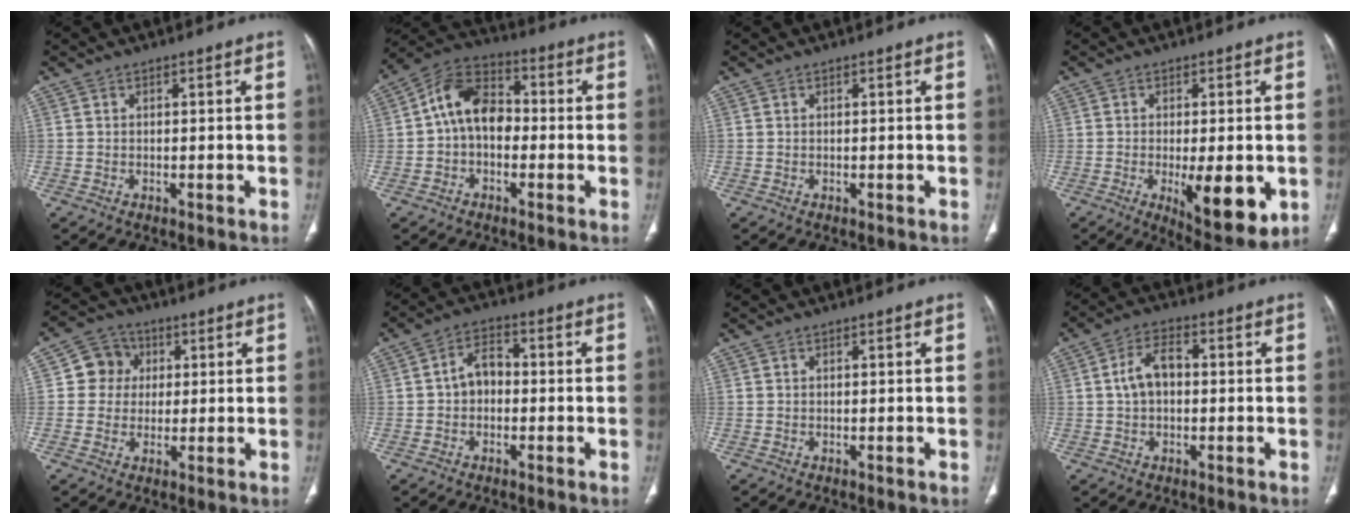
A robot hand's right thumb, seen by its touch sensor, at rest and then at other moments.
{"total": 10.9, "force": [-0.5, 7.8, 7.5], "torque": [-0.107, 0.034, -0.025]}
{"total": 0.0}
{"total": 11.8, "force": [-2.9, 4.1, 10.7], "torque": [-0.141, -0.023, -0.035]}
{"total": 6.9, "force": [1.2, 6.5, 2.0], "torque": [0.001, 0.006, 0.012]}
{"total": 5.4, "force": [-0.5, 3.9, 3.6], "torque": [-0.043, 0.021, -0.022]}
{"total": 0.0}
{"total": 6.2, "force": [0.3, 3.9, 4.9], "torque": [-0.087, 0.020, -0.003]}